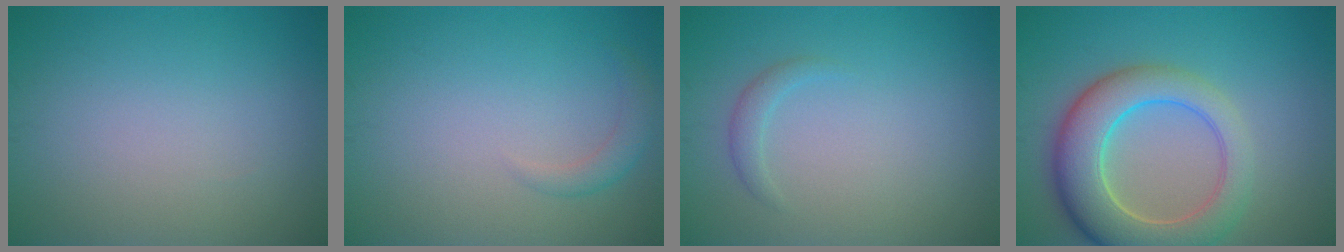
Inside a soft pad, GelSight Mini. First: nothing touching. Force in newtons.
{"total": 1.5, "press": 1.5, "slide": 0.1}
{"total": 1.2, "press": 1.2, "slide": 0.0}
{"total": 8.0, "press": 7.9, "slide": 0.8}